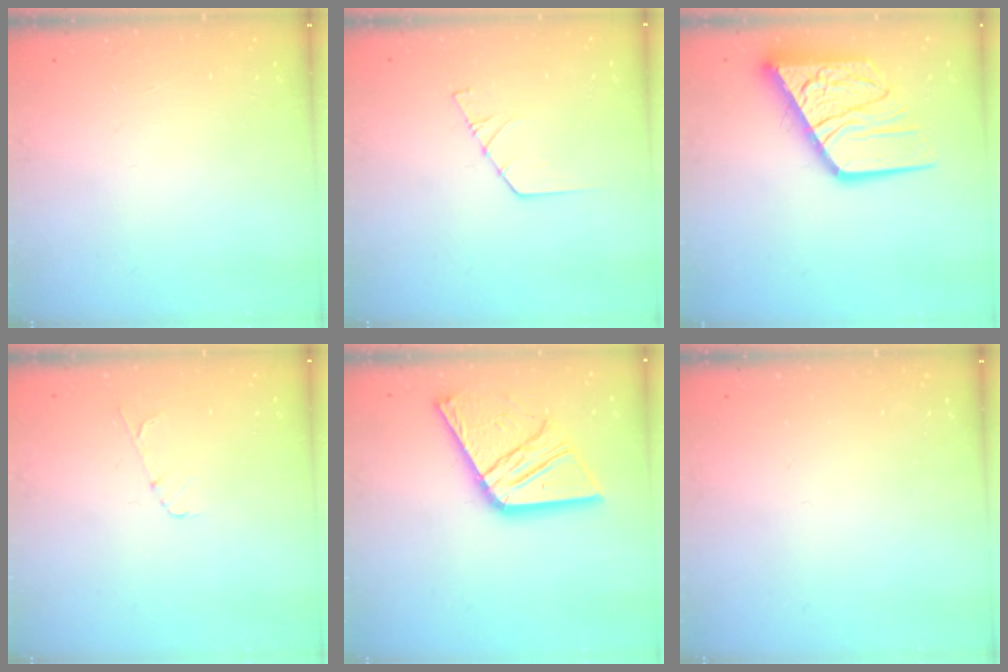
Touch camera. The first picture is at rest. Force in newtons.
{"total": 2.2, "press": 2.2, "slide": 0.0}
{"total": 16.6, "press": 16.6, "slide": 1.2}
{"total": 3.9, "press": 3.9, "slide": 0.5}
{"total": 16.7, "press": 16.6, "slide": 1.4}
{"total": 0.0}